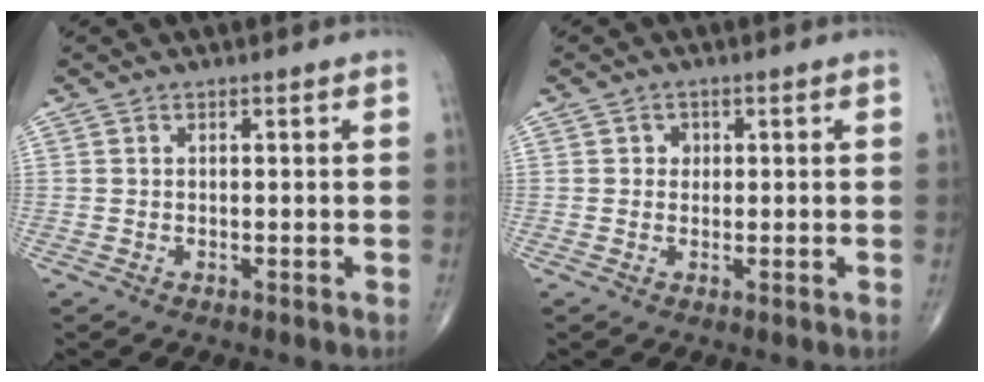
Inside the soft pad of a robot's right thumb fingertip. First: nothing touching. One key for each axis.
{"total": 1.6, "fx": 0.3, "fy": 1.5, "fz": 0.5, "tx": 0.002, "ty": 0.002, "tz": 0.001}